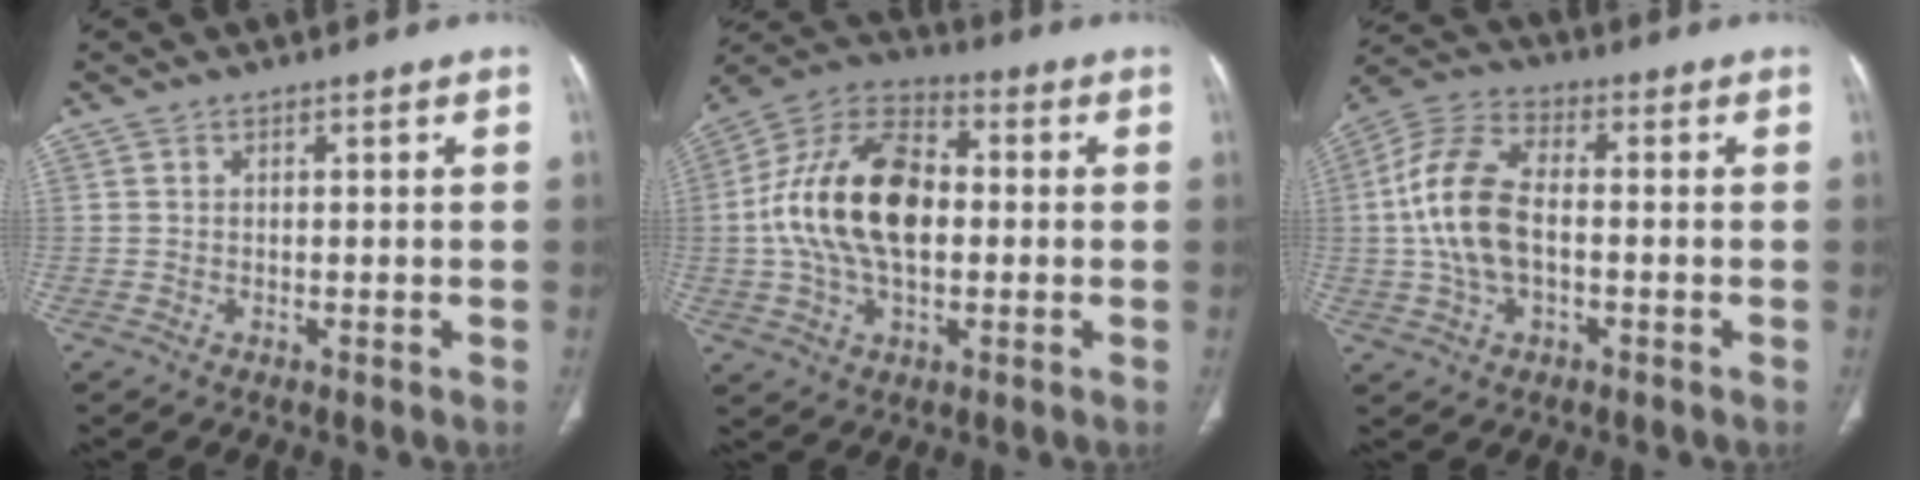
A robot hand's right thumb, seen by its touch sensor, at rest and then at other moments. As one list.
[{"total": 19.4, "force": [0.3, 11.5, 15.6], "torque": [-0.287, 0.027, 0.000]}, {"total": 13.2, "force": [-0.7, 7.5, 10.8], "torque": [-0.226, 0.027, -0.016]}]